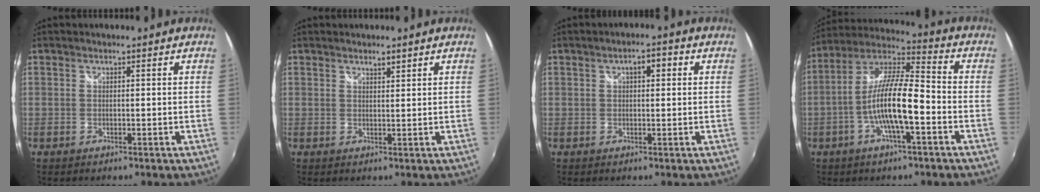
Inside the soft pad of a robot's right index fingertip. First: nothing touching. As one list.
[{"total": 1.3, "force": [1.1, 0.3, 0.6], "torque": [-0.008, 0.000, 0.019]}, {"total": 3.3, "force": [0.9, 1.4, 2.8], "torque": [-0.042, 0.012, 0.013]}, {"total": 13.1, "force": [-4.1, 2.5, 12.2], "torque": [-0.239, 0.003, -0.078]}]